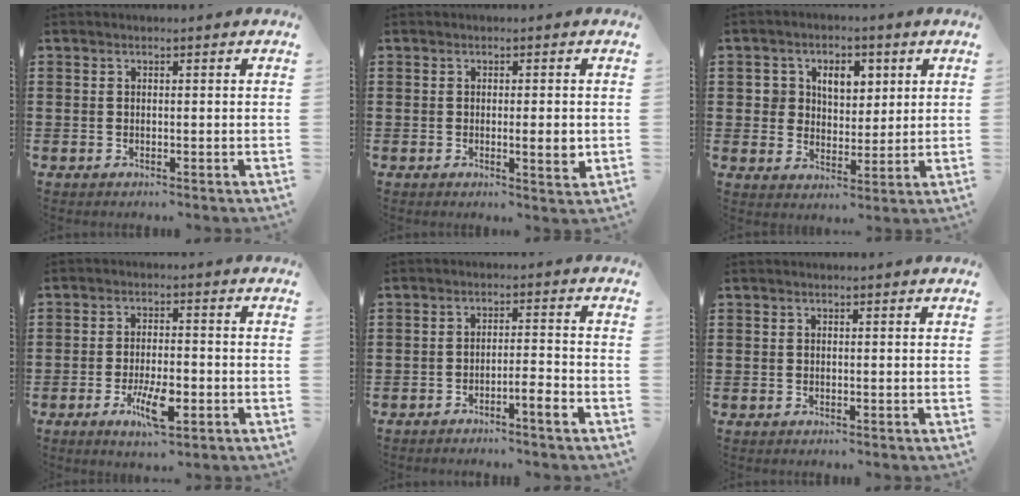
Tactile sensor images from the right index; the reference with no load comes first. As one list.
[{"total": 3.2, "force": [-0.3, 0.4, 3.1], "torque": [-0.053, -0.004, -0.004]}, {"total": 5.3, "force": [2.1, 4.2, 2.6], "torque": [-0.069, 0.019, 0.036]}, {"total": 6.7, "force": [-2.7, 2.0, 5.9], "torque": [-0.120, -0.011, -0.048]}, {"total": 3.5, "force": [-2.5, 0.0, 2.4], "torque": [-0.040, 0.002, -0.047]}, {"total": 0.0}]